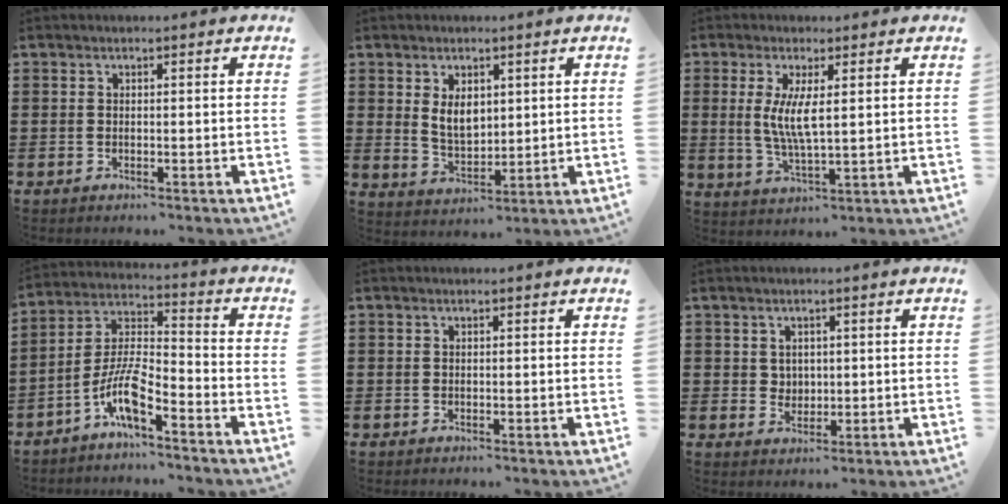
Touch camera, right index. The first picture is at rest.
{"total": 4.9, "force": [1.8, 2.9, 3.5], "torque": [-0.062, 0.001, 0.029]}
{"total": 5.7, "force": [1.0, 1.1, 5.5], "torque": [-0.109, -0.004, 0.018]}
{"total": 8.5, "force": [-5.5, 2.0, 6.2], "torque": [-0.143, -0.007, -0.110]}
{"total": 0.0}
{"total": 2.1, "force": [1.2, 1.7, 0.5], "torque": [-0.018, 0.007, 0.022]}